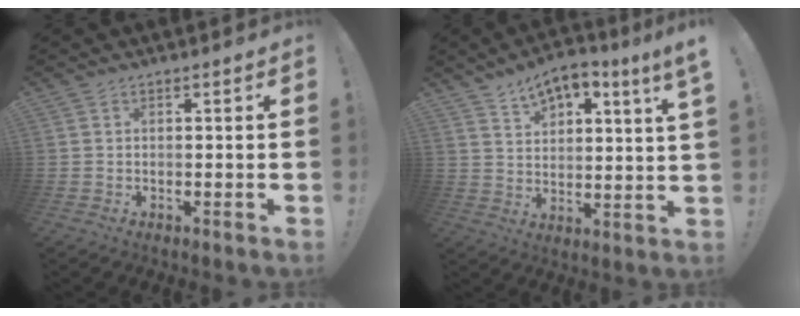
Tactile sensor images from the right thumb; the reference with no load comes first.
{"total": 7.7, "force": [5.9, 2.2, 4.5], "torque": [-0.073, -0.031, 0.104]}